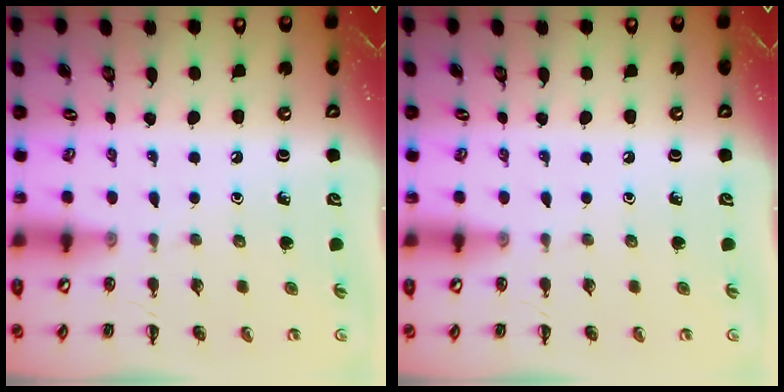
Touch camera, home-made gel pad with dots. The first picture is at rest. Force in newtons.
{"total": 0.0}